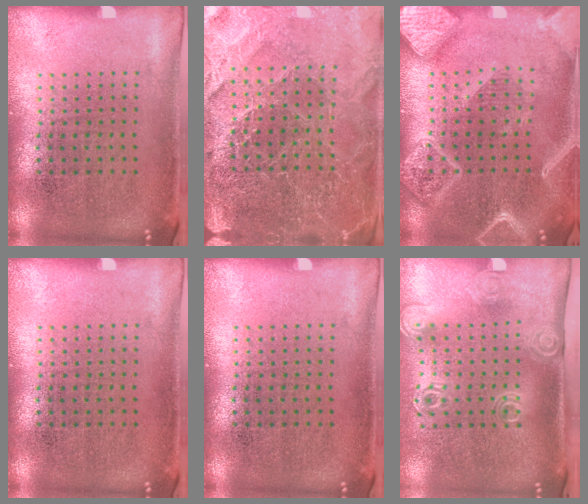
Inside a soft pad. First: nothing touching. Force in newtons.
{"total": 4.3, "press": 4.1, "slide": 1.5}
{"total": 3.6, "press": 3.6, "slide": 0.5}
{"total": 0.0}
{"total": 0.0}
{"total": 2.1, "press": 1.4, "slide": 1.5}